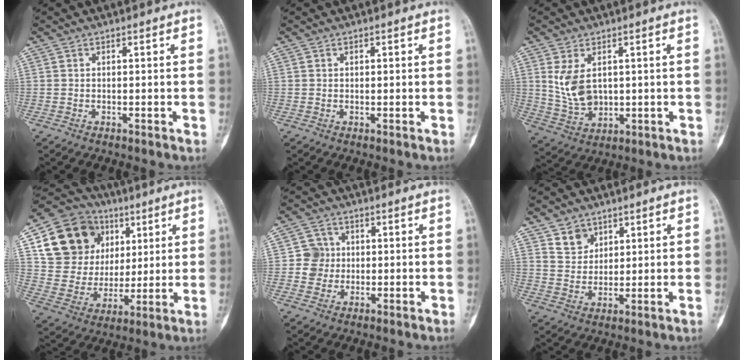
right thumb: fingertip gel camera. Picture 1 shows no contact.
{"total": 0.5, "force": [0.2, 0.3, 0.4], "torque": [0.000, 0.000, 0.003]}
{"total": 7.8, "force": [1.9, 5.1, 5.6], "torque": [-0.094, -0.012, 0.053]}
{"total": 19.8, "force": [7.5, 16.2, 8.7], "torque": [-0.118, 0.009, 0.146]}
{"total": 4.5, "force": [0.1, 4.4, 0.5], "torque": [0.025, 0.010, -0.003]}
{"total": 5.0, "force": [3.2, 3.6, 1.1], "torque": [0.000, -0.026, 0.064]}